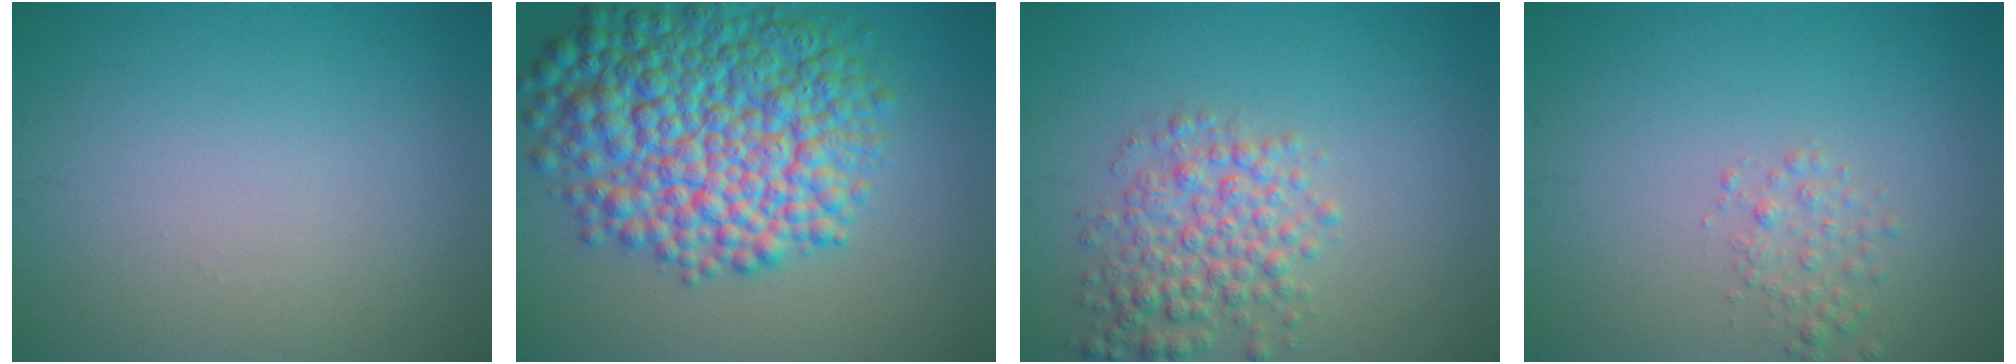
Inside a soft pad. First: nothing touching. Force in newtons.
{"total": 12.0, "press": 12.0, "slide": 0.2}
{"total": 4.1, "press": 4.1, "slide": 0.1}
{"total": 1.5, "press": 1.5, "slide": 0.1}